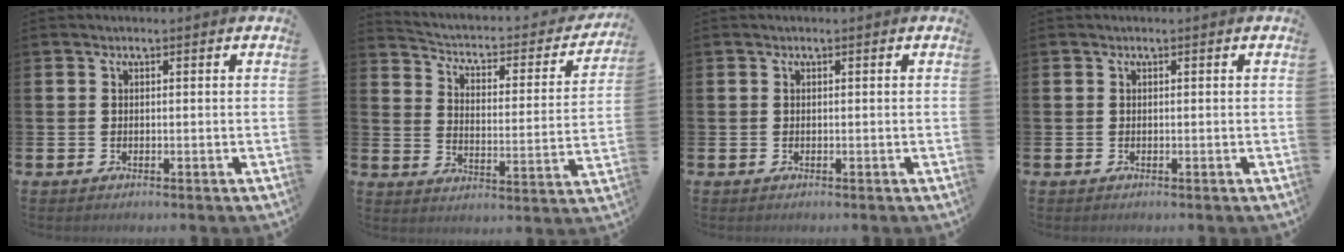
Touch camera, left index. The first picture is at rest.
{"total": 3.9, "force": [3.0, 1.8, 1.7], "torque": [-0.058, -0.027, 0.040]}
{"total": 0.0}
{"total": 0.0}